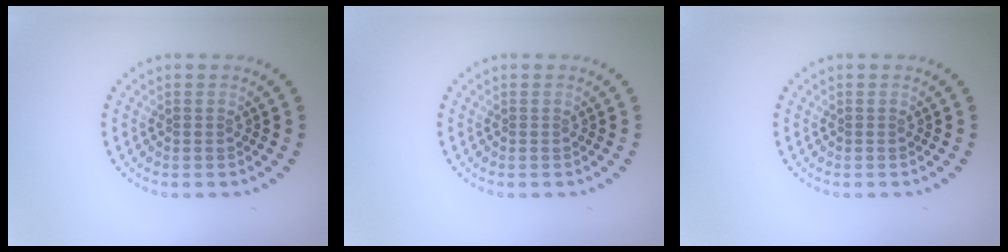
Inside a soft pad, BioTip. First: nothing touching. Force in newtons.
{"total": 0.0}
{"total": 0.0}